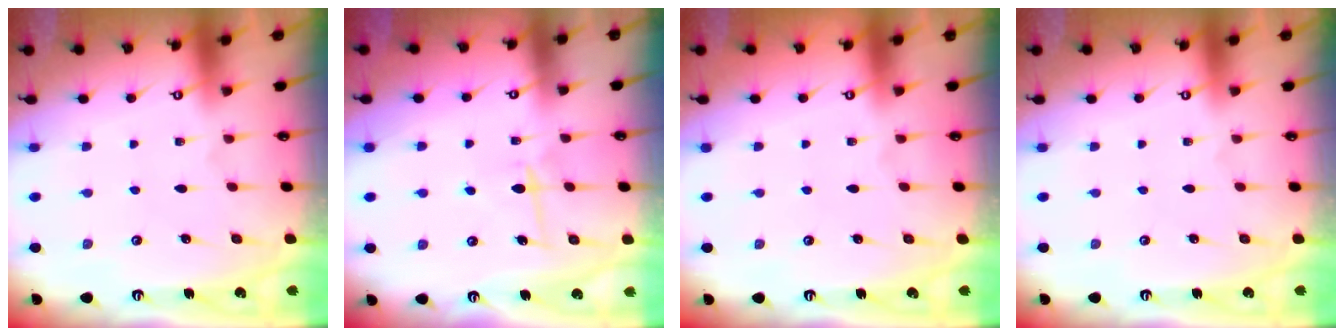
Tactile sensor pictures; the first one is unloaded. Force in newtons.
{"total": 7.0, "press": 7.0, "slide": 0.8}
{"total": 0.0}
{"total": 0.0}